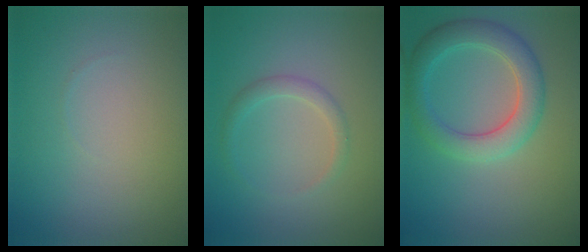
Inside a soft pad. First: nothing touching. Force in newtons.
{"total": 1.5, "press": 1.5, "slide": 0.0}
{"total": 4.4, "press": 4.4, "slide": 0.2}